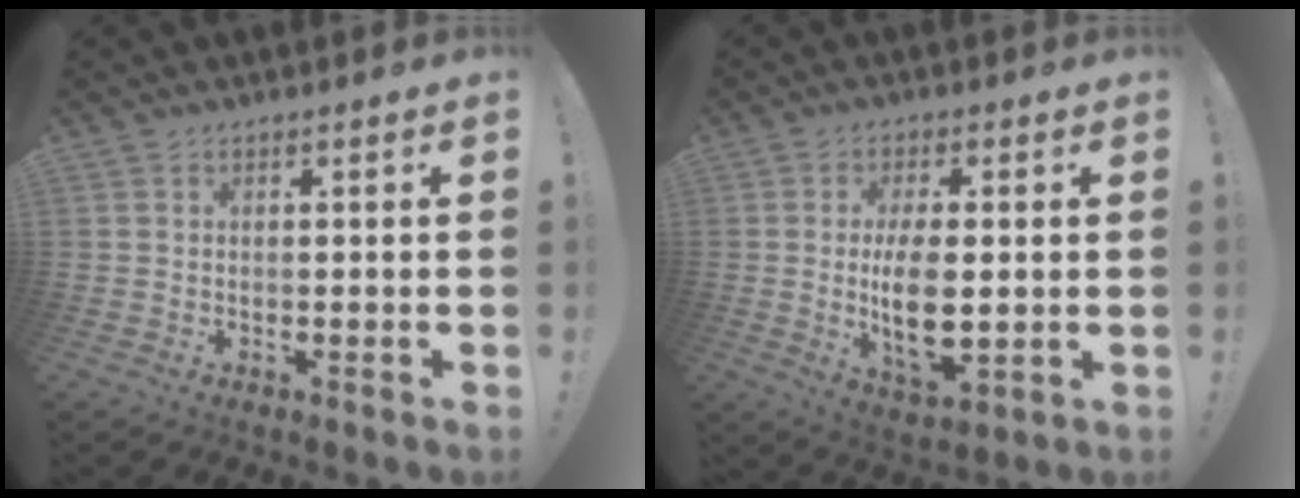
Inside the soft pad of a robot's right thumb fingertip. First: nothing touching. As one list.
[{"total": 11.7, "force": [-0.3, 5.4, 10.4], "torque": [-0.193, -0.016, -0.008]}]